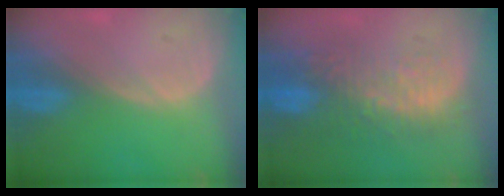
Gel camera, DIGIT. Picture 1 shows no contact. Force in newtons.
{"total": 11.0, "press": 9.5, "slide": 5.4}